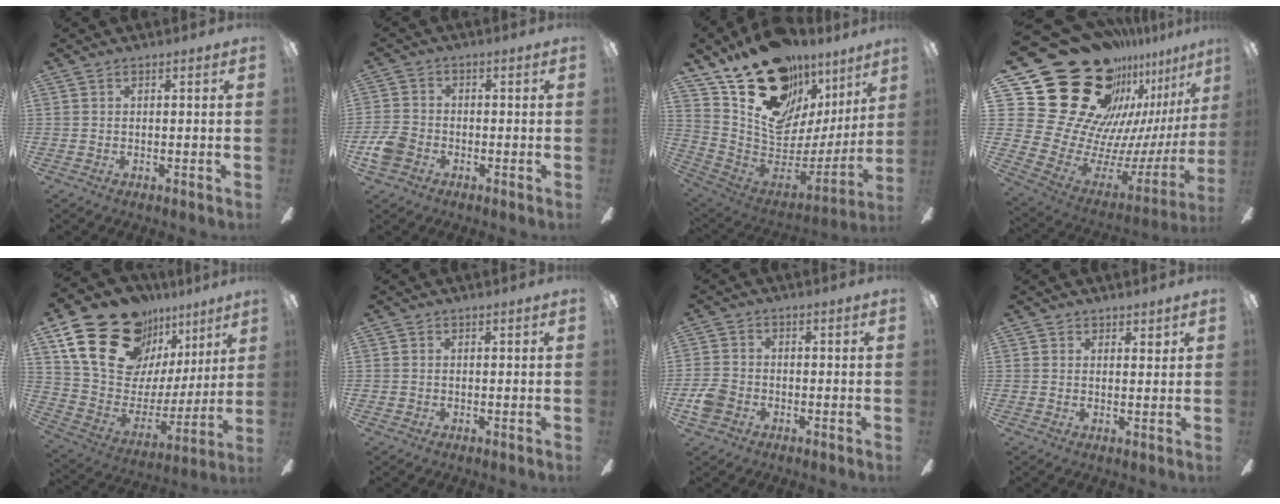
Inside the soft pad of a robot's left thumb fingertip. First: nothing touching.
{"total": 6.0, "force": [-2.8, 4.5, 2.9], "torque": [-0.061, 0.021, -0.051]}
{"total": 23.0, "force": [15.3, 13.0, 11.2], "torque": [-0.170, -0.106, 0.294]}
{"total": 34.7, "force": [19.7, 21.3, 19.0], "torque": [-0.287, -0.190, 0.429]}
{"total": 25.3, "force": [16.1, 15.0, 12.5], "torque": [-0.221, -0.090, 0.310]}
{"total": 0.6, "force": [0.1, 0.6, 0.0], "torque": [0.001, 0.005, 0.000]}
{"total": 5.2, "force": [-2.5, 3.9, 2.4], "torque": [-0.046, 0.019, -0.045]}
{"total": 2.2, "force": [1.8, 1.2, 0.3], "torque": [0.008, -0.008, 0.032]}